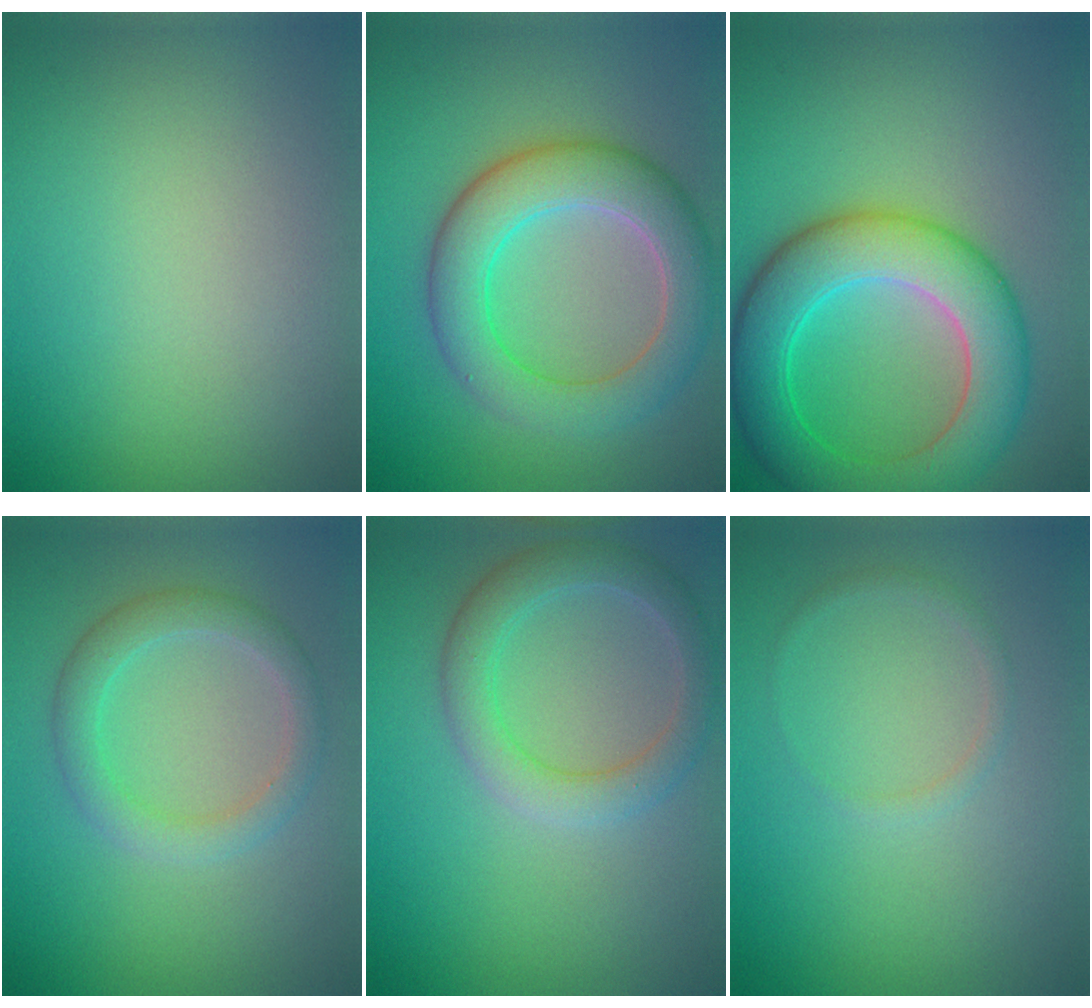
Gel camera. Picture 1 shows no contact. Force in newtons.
{"total": 6.8, "press": 6.8, "slide": 0.3}
{"total": 8.8, "press": 8.8, "slide": 0.1}
{"total": 3.0, "press": 2.9, "slide": 0.3}
{"total": 4.0, "press": 3.9, "slide": 0.4}
{"total": 0.9, "press": 0.9, "slide": 0.1}